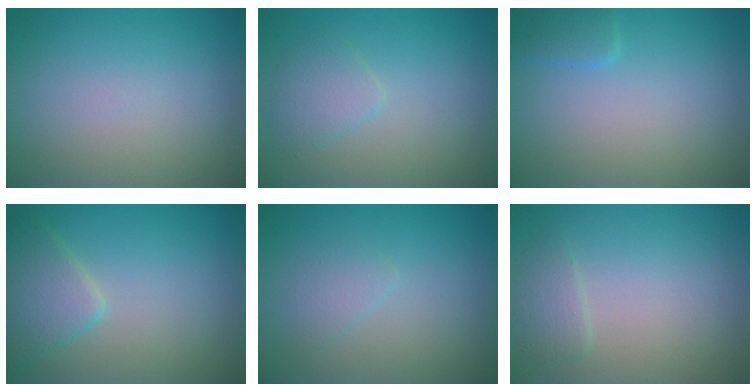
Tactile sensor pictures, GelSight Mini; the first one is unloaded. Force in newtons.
{"total": 1.9, "press": 1.9, "slide": 0.1}
{"total": 1.4, "press": 1.4, "slide": 0.1}
{"total": 3.6, "press": 3.6, "slide": 0.2}
{"total": 1.3, "press": 1.3, "slide": 0.1}
{"total": 1.4, "press": 1.4, "slide": 0.1}